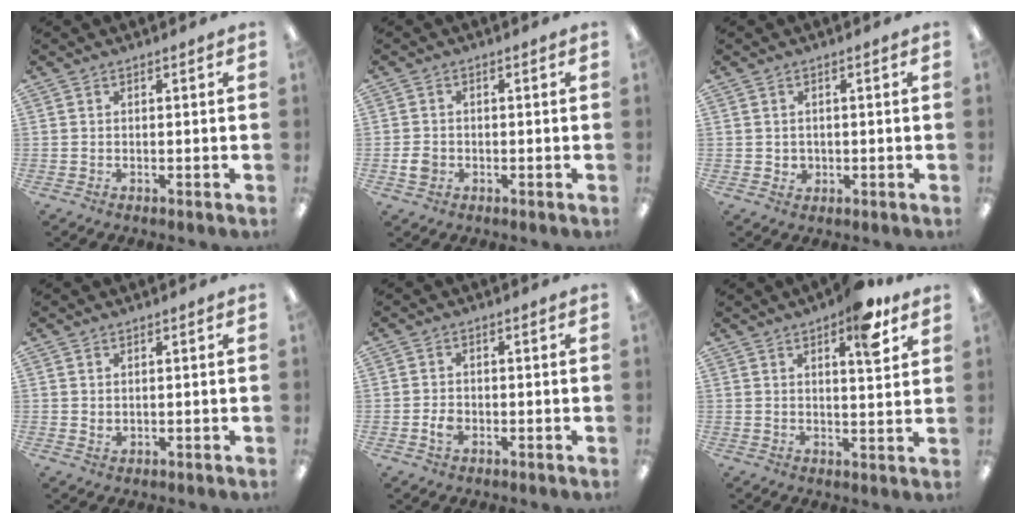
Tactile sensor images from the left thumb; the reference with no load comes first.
{"total": 3.0, "force": [-0.8, 2.6, 1.4], "torque": [-0.022, 0.006, -0.013]}
{"total": 1.9, "force": [0.4, 1.8, 0.4], "torque": [-0.001, -0.001, 0.005]}
{"total": 1.3, "force": [0.9, 0.9, 0.4], "torque": [-0.002, -0.002, 0.014]}
{"total": 2.6, "force": [-0.7, 2.0, 1.5], "torque": [-0.024, 0.003, -0.011]}
{"total": 9.3, "force": [5.8, 3.1, 6.6], "torque": [-0.079, -0.028, 0.089]}